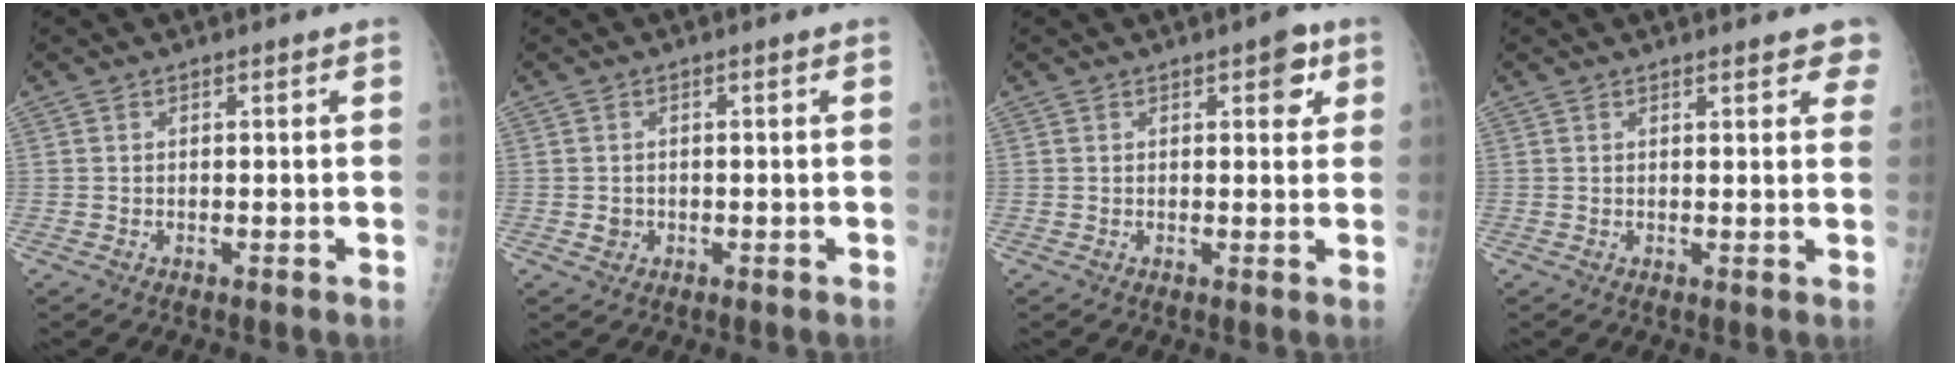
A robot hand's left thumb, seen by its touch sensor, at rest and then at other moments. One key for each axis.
{"total": 1.7, "fx": -0.5, "fy": 1.5, "fz": 0.6, "tx": -0.002, "ty": 0.005, "tz": -0.005}
{"total": 4.0, "fx": 1.7, "fy": 2.0, "fz": 3.0, "tx": -0.015, "ty": -0.001, "tz": 0.012}
{"total": 4.6, "fx": 3.4, "fy": 1.5, "fz": 2.7, "tx": -0.004, "ty": -0.007, "tz": 0.033}